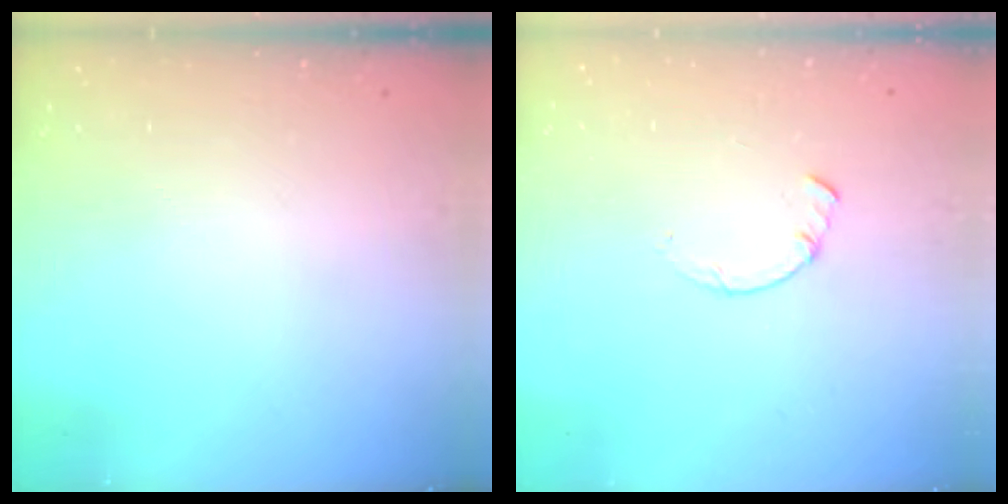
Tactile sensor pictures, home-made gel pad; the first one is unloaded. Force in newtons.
{"total": 0.7, "press": 0.6, "slide": 0.2}